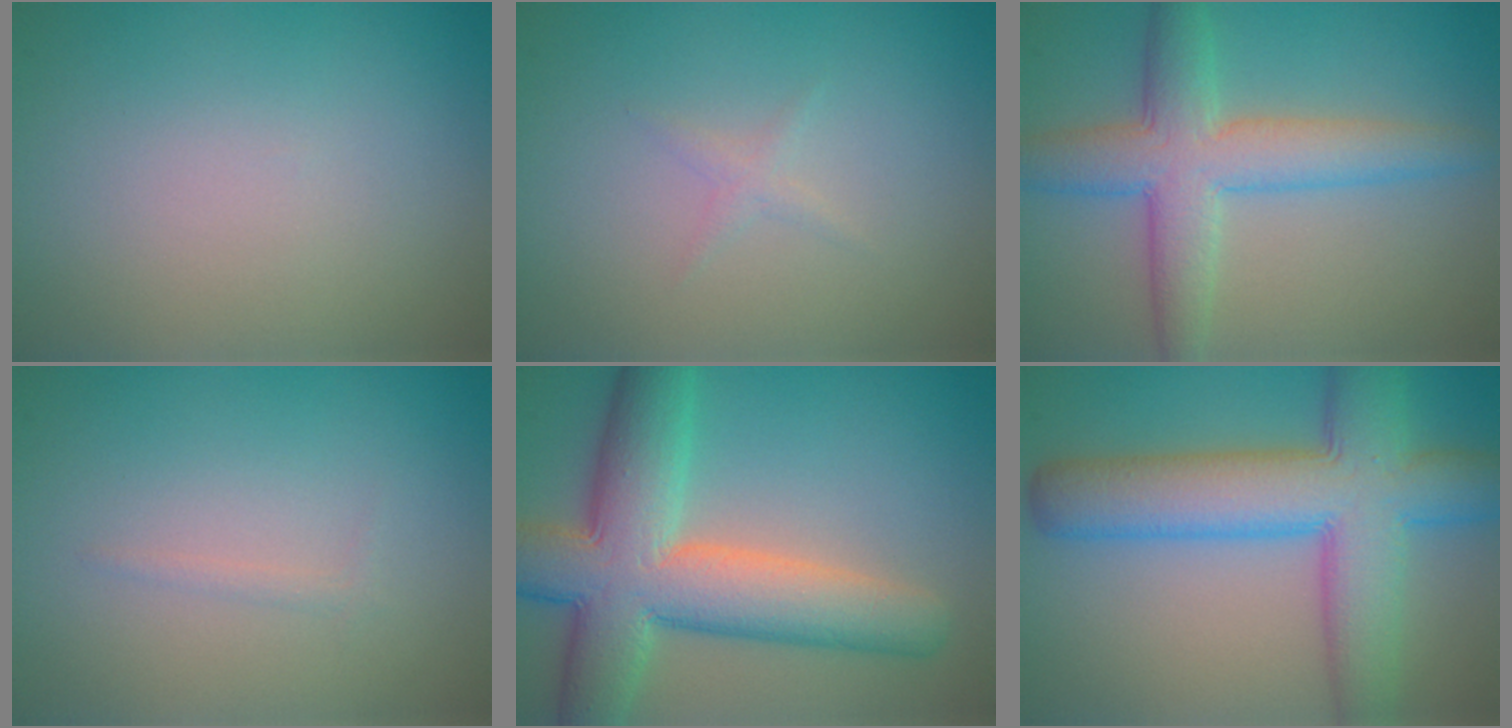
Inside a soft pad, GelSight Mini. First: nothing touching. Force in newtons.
{"total": 0.7, "press": 0.7, "slide": 0.0}
{"total": 6.1, "press": 6.1, "slide": 0.1}
{"total": 0.6, "press": 0.6, "slide": 0.0}
{"total": 10.8, "press": 10.8, "slide": 0.4}
{"total": 9.7, "press": 9.7, "slide": 0.2}